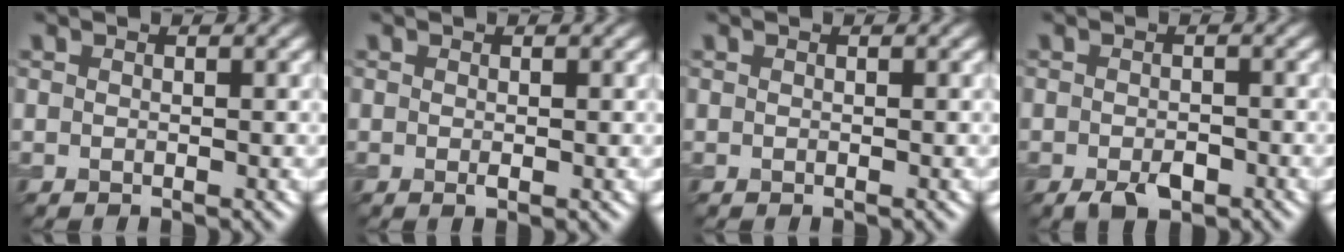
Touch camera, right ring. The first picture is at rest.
{"total": 0.5, "force": [-0.1, 0.2, 0.5], "torque": [-0.012, -0.003, -0.001]}
{"total": 0.0}
{"total": 2.5, "force": [-1.4, 1.3, 1.6], "torque": [-0.028, -0.003, -0.025]}